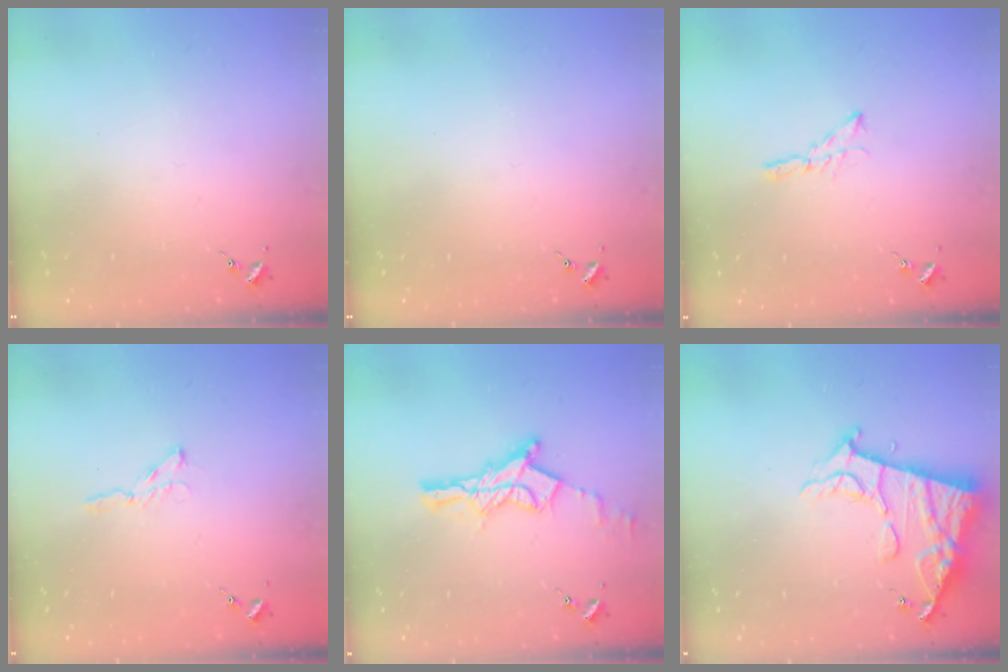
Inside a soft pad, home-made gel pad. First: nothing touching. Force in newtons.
{"total": 0.0}
{"total": 4.7, "press": 4.7, "slide": 0.1}
{"total": 3.9, "press": 3.8, "slide": 0.5}
{"total": 14.2, "press": 14.1, "slide": 1.0}
{"total": 14.9, "press": 14.8, "slide": 1.4}